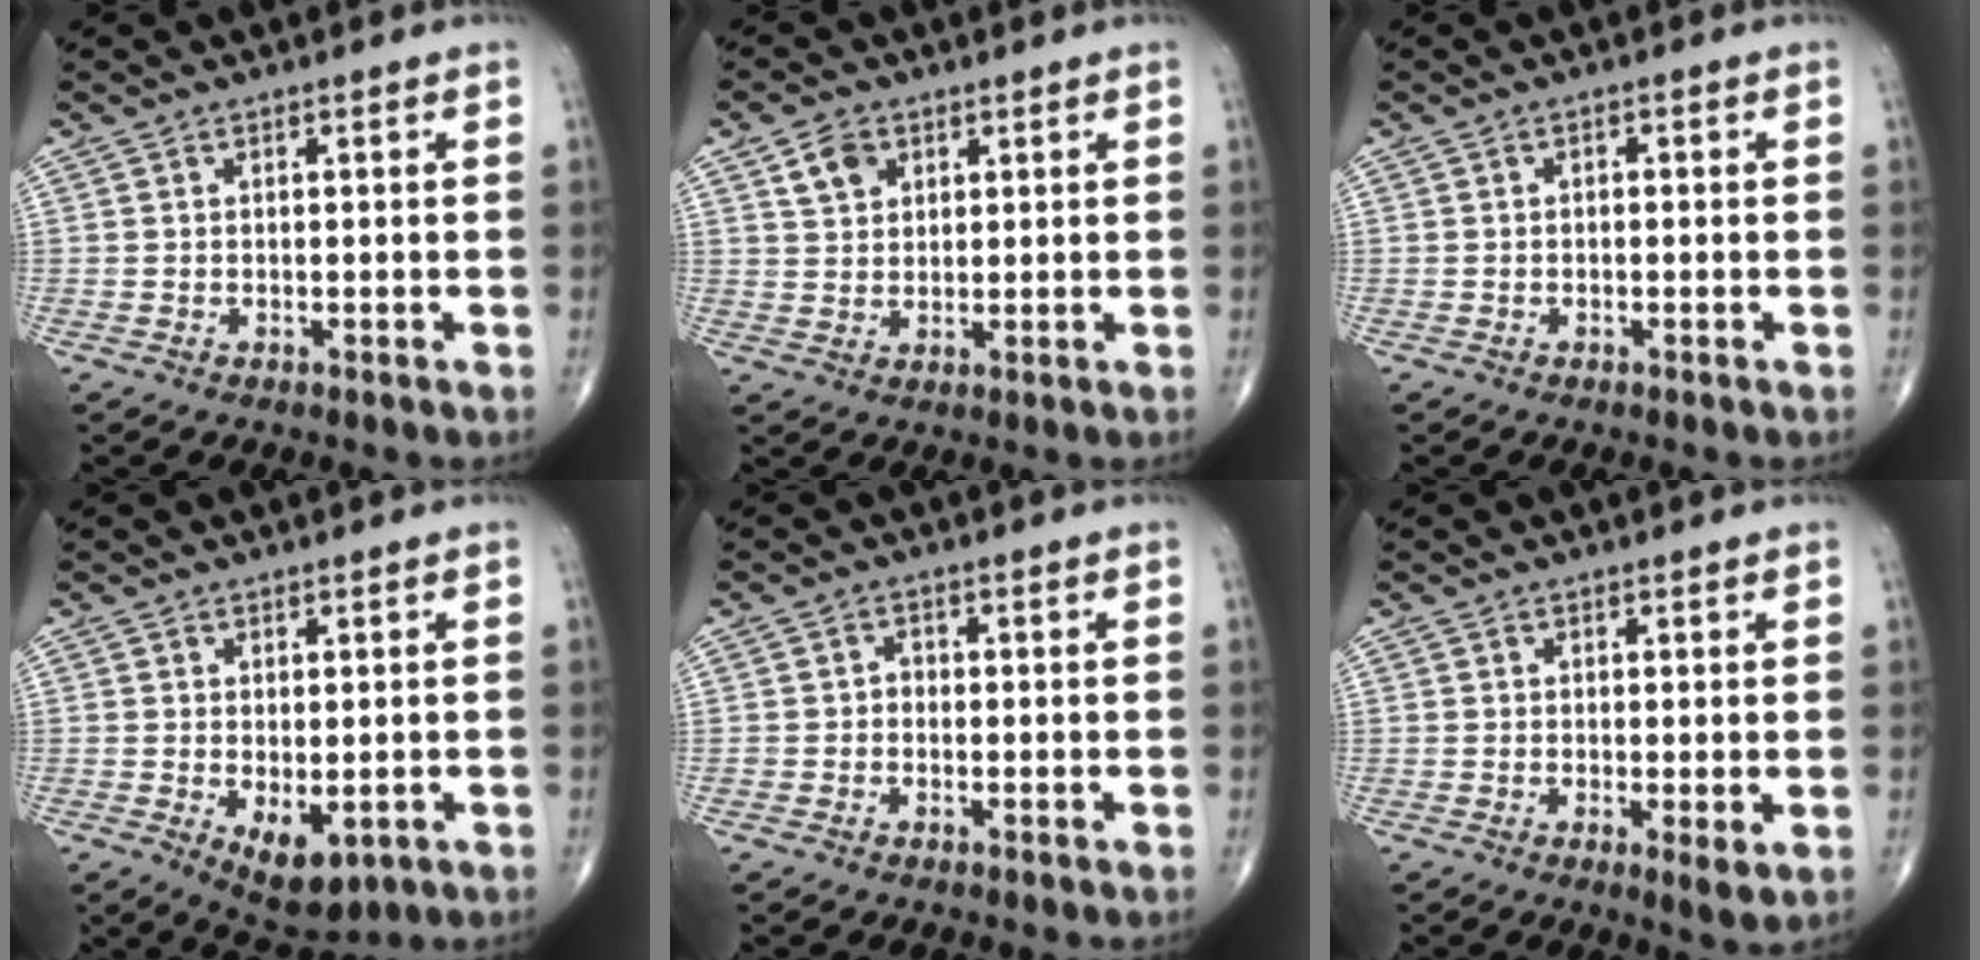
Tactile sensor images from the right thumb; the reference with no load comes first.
{"total": 4.7, "force": [2.3, 3.4, 2.3], "torque": [-0.026, -0.010, 0.044]}
{"total": 0.6, "force": [-0.2, 0.4, 0.4], "torque": [-0.001, 0.005, -0.008]}
{"total": 6.8, "force": [-1.7, 3.6, 5.6], "torque": [-0.078, -0.010, -0.010]}
{"total": 1.4, "force": [-0.5, 1.2, 0.6], "torque": [0.003, 0.007, -0.014]}
{"total": 2.8, "force": [-0.3, 0.7, 2.7], "torque": [-0.047, -0.012, -0.008]}